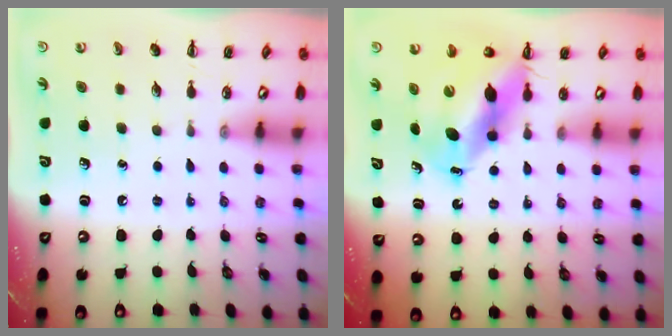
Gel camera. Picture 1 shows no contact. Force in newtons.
{"total": 10.7, "press": 10.3, "slide": 3.0}